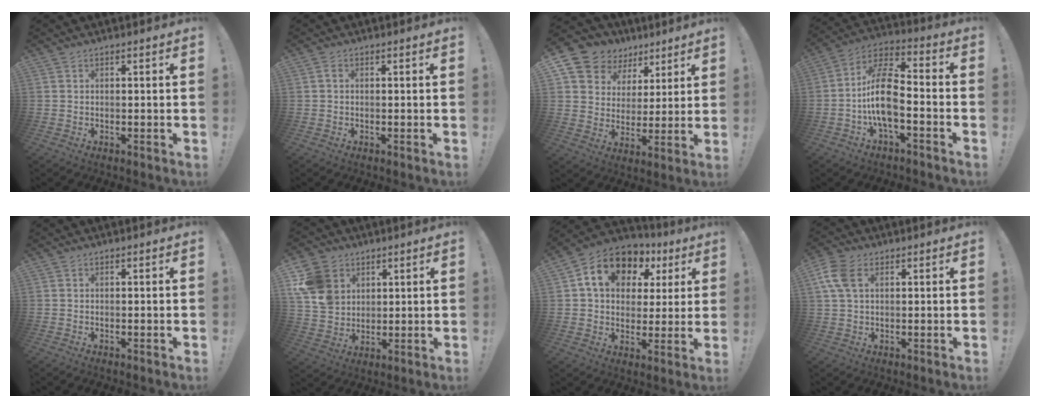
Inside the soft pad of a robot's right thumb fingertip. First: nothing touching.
{"total": 0.7, "force": [-0.1, 0.3, 0.6], "torque": [-0.013, 0.002, -0.002]}
{"total": 10.9, "force": [6.8, 8.1, 2.5], "torque": [-0.043, -0.052, 0.134]}
{"total": 15.0, "force": [-3.7, 6.9, 12.8], "torque": [-0.241, 0.025, -0.064]}
{"total": 0.0}
{"total": 13.2, "force": [5.1, 10.8, 5.5], "torque": [-0.100, -0.018, 0.105]}
{"total": 15.6, "force": [6.5, 11.3, 8.6], "torque": [-0.134, -0.017, 0.123]}
{"total": 7.6, "force": [2.8, 4.7, 5.3], "torque": [-0.108, 0.001, 0.055]}